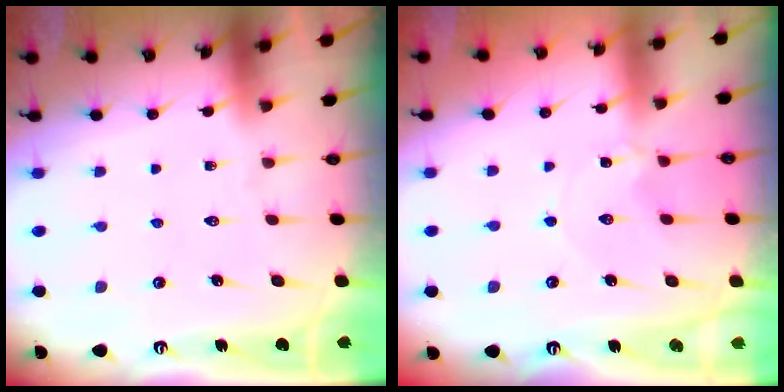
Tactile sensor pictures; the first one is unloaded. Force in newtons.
{"total": 0.9, "press": 0.9, "slide": 0.2}